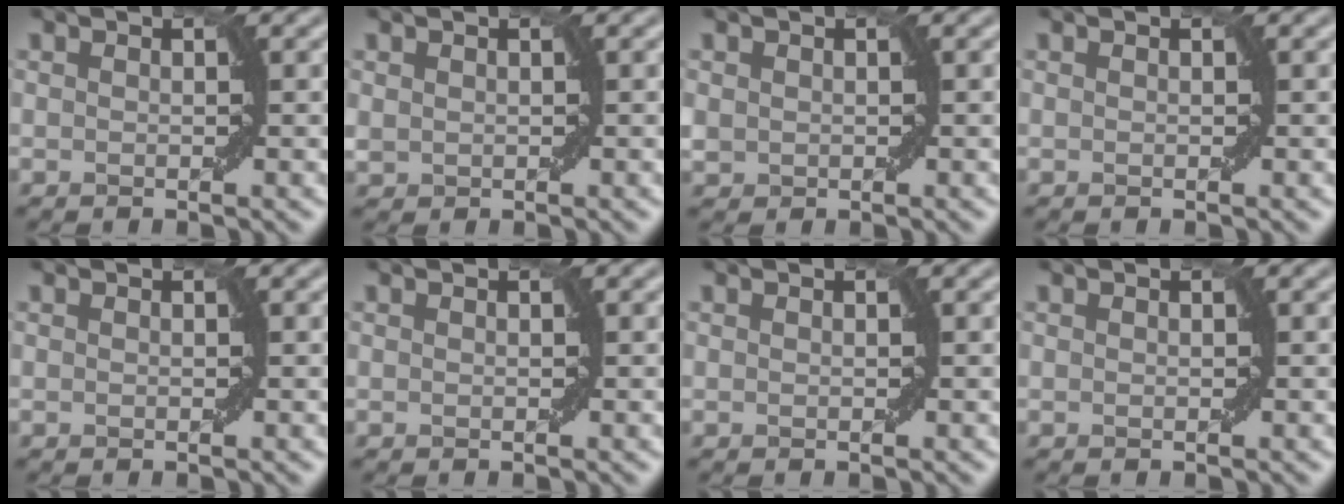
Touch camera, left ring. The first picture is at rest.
{"total": 0.7, "force": [0.4, 0.6, 0.3], "torque": [-0.005, 0.002, 0.010]}
{"total": 1.0, "force": [0.2, 0.9, 0.3], "torque": [-0.005, 0.001, 0.005]}
{"total": 0.0}
{"total": 0.0}
{"total": 0.0}
{"total": 0.0}
{"total": 0.0}